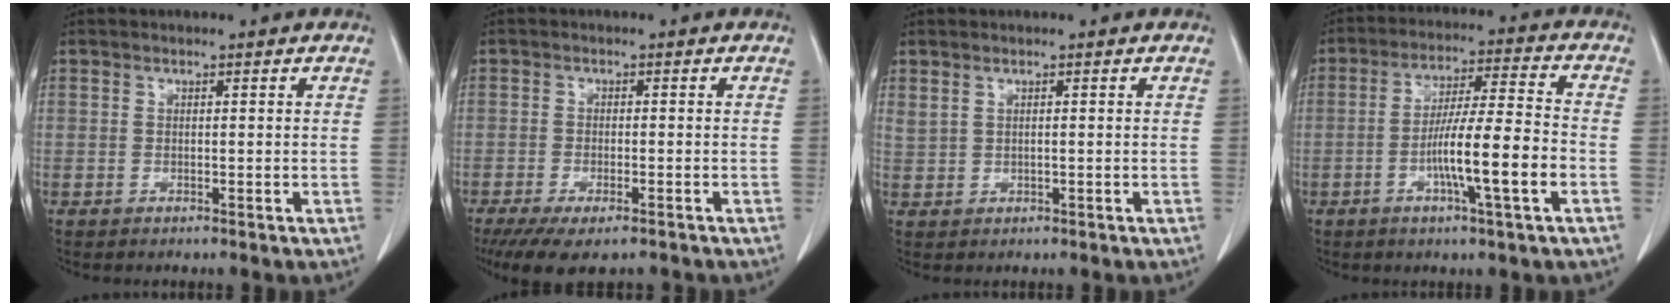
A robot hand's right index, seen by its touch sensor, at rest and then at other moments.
{"total": 9.3, "force": [-7.0, 2.7, 5.5], "torque": [-0.081, -0.013, -0.105]}
{"total": 1.7, "force": [0.9, 0.7, 1.2], "torque": [-0.036, 0.006, 0.027]}
{"total": 11.7, "force": [-3.5, 0.1, 11.1], "torque": [-0.194, 0.001, -0.064]}